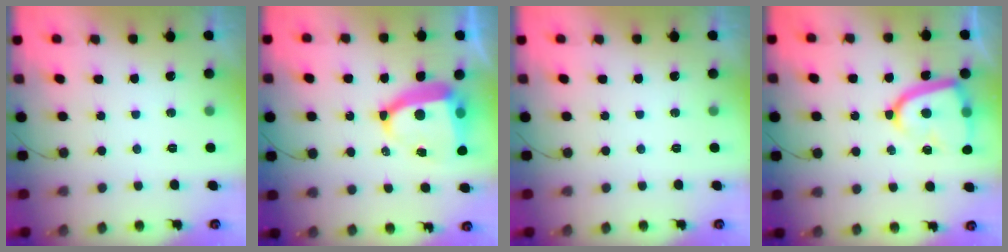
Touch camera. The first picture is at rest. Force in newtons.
{"total": 11.7, "press": 11.6, "slide": 1.6}
{"total": 0.0}
{"total": 14.7, "press": 14.7, "slide": 1.2}